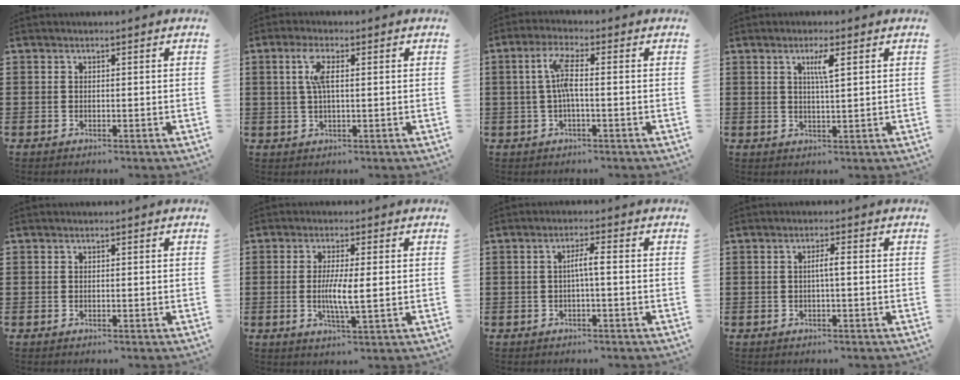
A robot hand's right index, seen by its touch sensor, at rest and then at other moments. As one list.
[{"total": 4.3, "force": [0.9, 1.2, 4.0], "torque": [-0.083, 0.009, 0.012]}, {"total": 5.1, "force": [-0.1, 1.0, 5.0], "torque": [-0.109, 0.001, -0.011]}, {"total": 3.2, "force": [1.3, 0.2, 2.9], "torque": [-0.060, 0.001, 0.020]}, {"total": 0.0}, {"total": 5.1, "force": [-0.2, 0.8, 5.0], "torque": [-0.089, 0.000, -0.006]}, {"total": 2.7, "force": [-0.3, 0.1, 2.7], "torque": [-0.051, 0.000, -0.009]}, {"total": 1.9, "force": [-0.2, 0.0, 1.9], "torque": [-0.036, 0.001, -0.006]}]